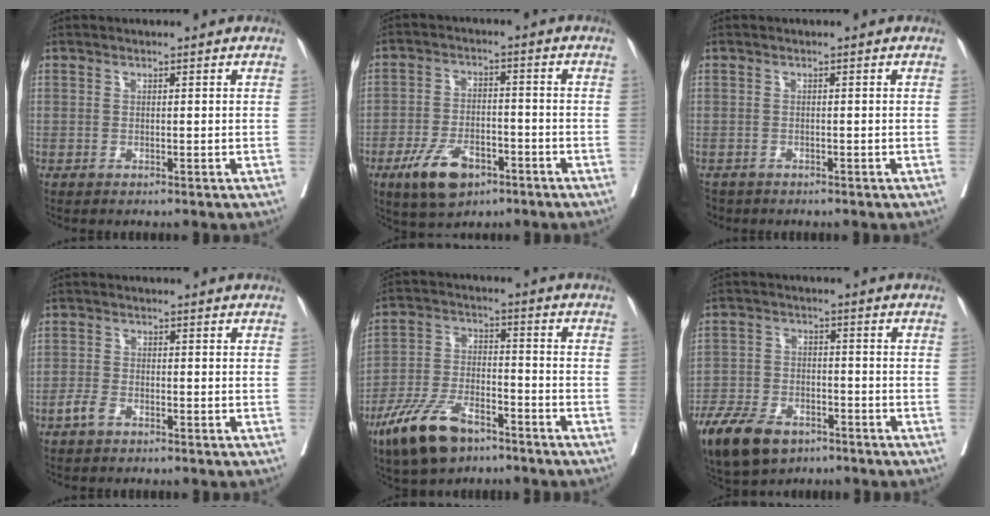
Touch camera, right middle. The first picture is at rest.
{"total": 8.6, "force": [-5.0, 4.1, 5.7], "torque": [-0.111, -0.005, -0.083]}
{"total": 2.8, "force": [-2.4, 1.5, 0.3], "torque": [-0.007, -0.003, -0.041]}
{"total": 2.2, "force": [-1.5, 0.9, 1.3], "torque": [-0.032, 0.001, -0.029]}
{"total": 11.3, "force": [-7.7, 4.5, 7.1], "torque": [-0.147, -0.008, -0.145]}
{"total": 12.3, "force": [-8.2, 6.4, 6.5], "torque": [-0.141, -0.011, -0.141]}